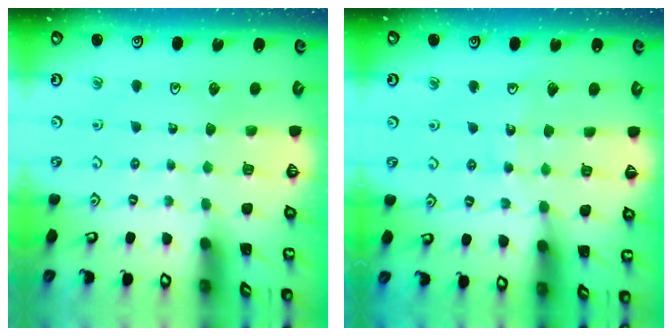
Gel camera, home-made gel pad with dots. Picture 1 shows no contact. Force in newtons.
{"total": 8.5, "press": 8.4, "slide": 1.0}